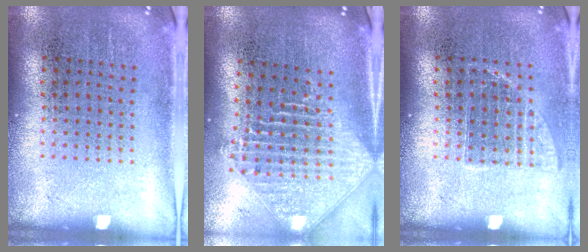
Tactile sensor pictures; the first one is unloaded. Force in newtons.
{"total": 2.5, "press": 1.9, "slide": 1.7}
{"total": 0.9, "press": 0.8, "slide": 0.4}